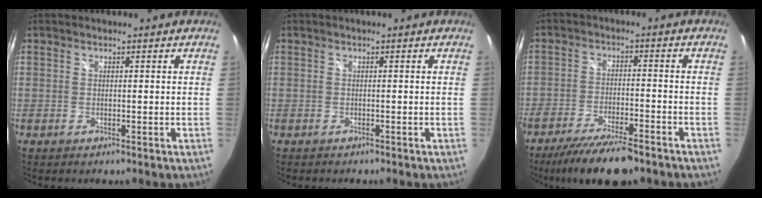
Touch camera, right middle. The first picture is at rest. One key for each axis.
{"total": 0.0}
{"total": 12.6, "fx": -10.2, "fy": 3.0, "fz": 6.9, "tx": -0.145, "ty": -0.025, "tz": -0.167}